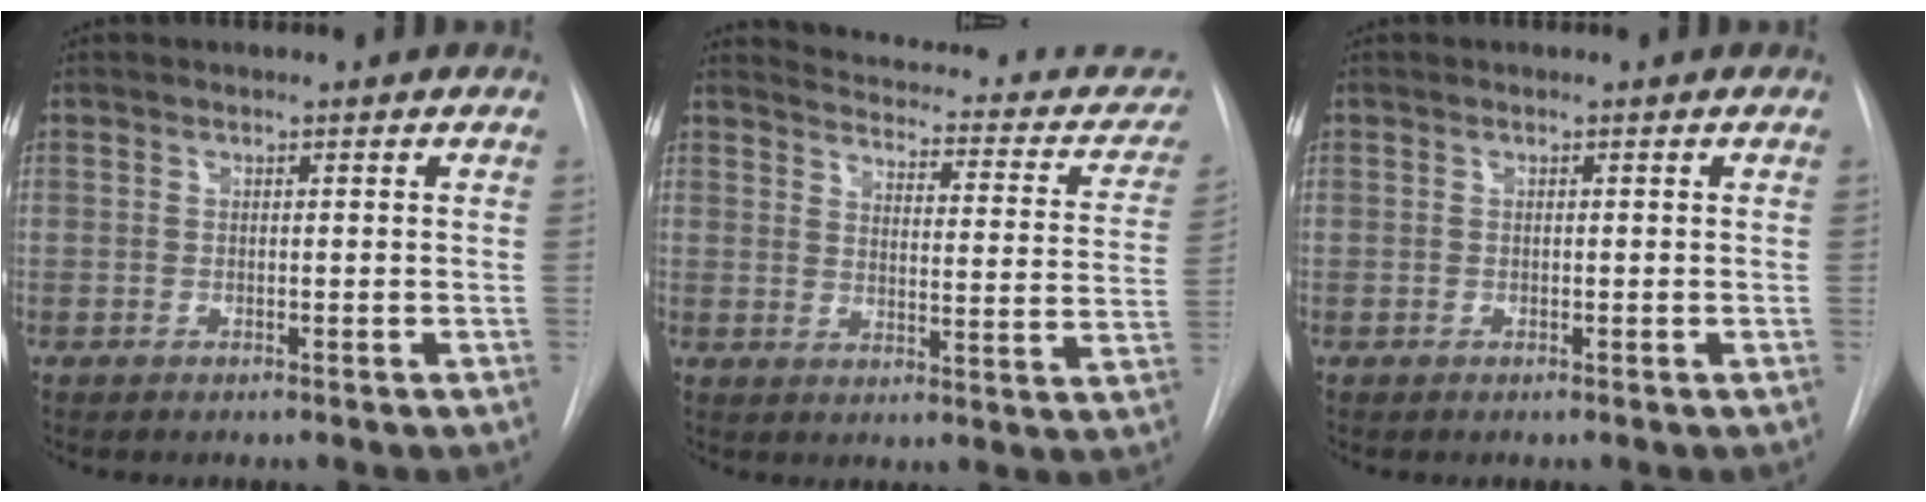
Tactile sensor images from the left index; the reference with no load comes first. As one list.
[{"total": 19.1, "force": [17.1, 5.4, 6.7], "torque": [-0.069, -0.042, 0.185]}, {"total": 0.9, "force": [-0.8, 0.0, 0.0], "torque": [0.003, -0.005, -0.013]}]